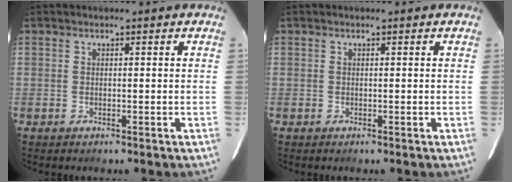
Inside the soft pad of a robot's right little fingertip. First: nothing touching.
{"total": 0.0}